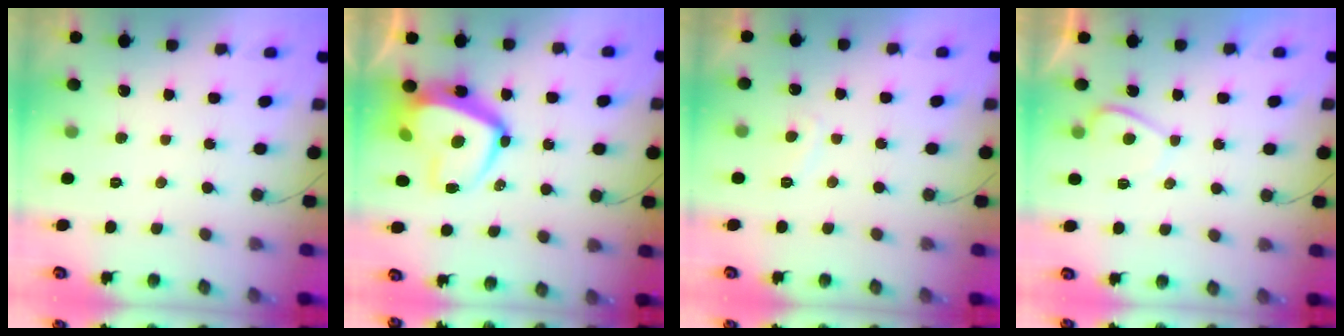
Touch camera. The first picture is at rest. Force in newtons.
{"total": 15.1, "press": 15.0, "slide": 1.4}
{"total": 2.1, "press": 2.0, "slide": 0.7}
{"total": 2.1, "press": 2.0, "slide": 0.7}